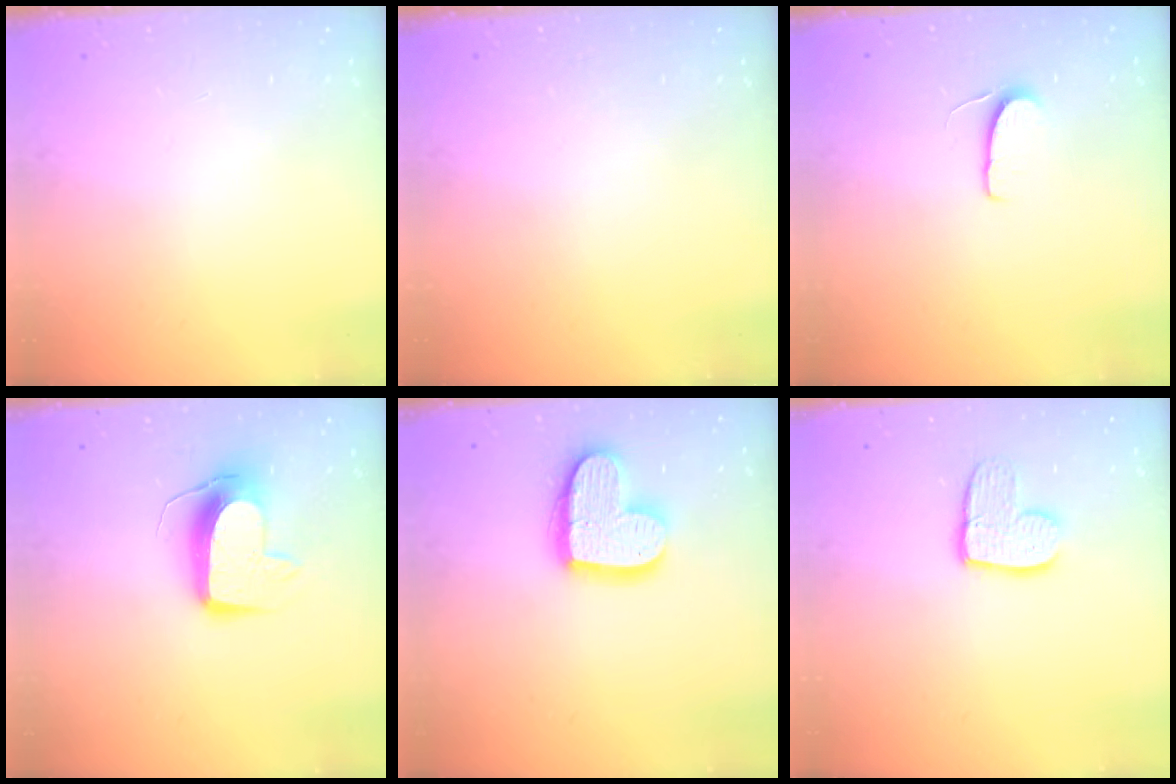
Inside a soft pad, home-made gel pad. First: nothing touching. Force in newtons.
{"total": 0.0}
{"total": 6.4, "press": 6.4, "slide": 0.5}
{"total": 10.1, "press": 10.1, "slide": 0.4}
{"total": 16.2, "press": 16.1, "slide": 1.5}
{"total": 8.9, "press": 8.9, "slide": 0.4}